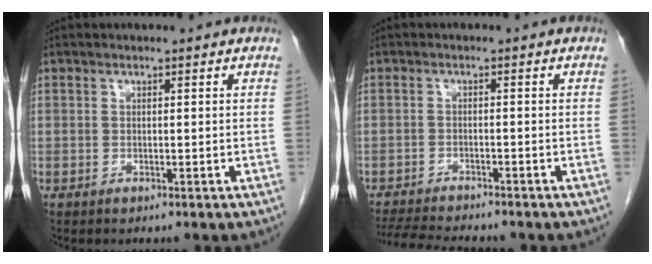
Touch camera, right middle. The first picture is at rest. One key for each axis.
{"total": 8.3, "fx": -7.7, "fy": 0.7, "fz": 3.1, "tx": -0.051, "ty": -0.013, "tz": -0.123}